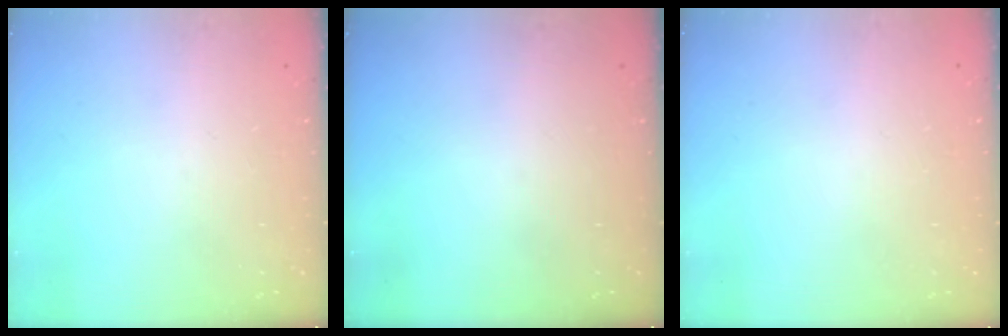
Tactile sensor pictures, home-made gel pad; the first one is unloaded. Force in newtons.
{"total": 0.0}
{"total": 2.6, "press": 2.6, "slide": 0.2}